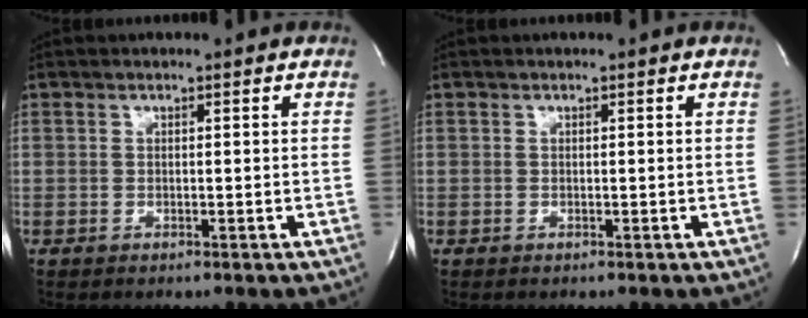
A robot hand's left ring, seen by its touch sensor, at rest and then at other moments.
{"total": 0.0}